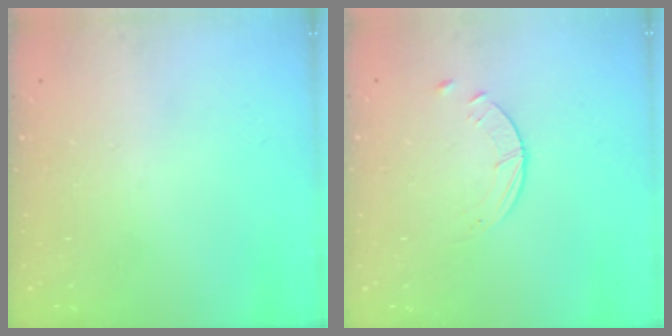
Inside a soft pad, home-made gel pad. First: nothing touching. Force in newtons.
{"total": 2.6, "press": 2.5, "slide": 0.3}